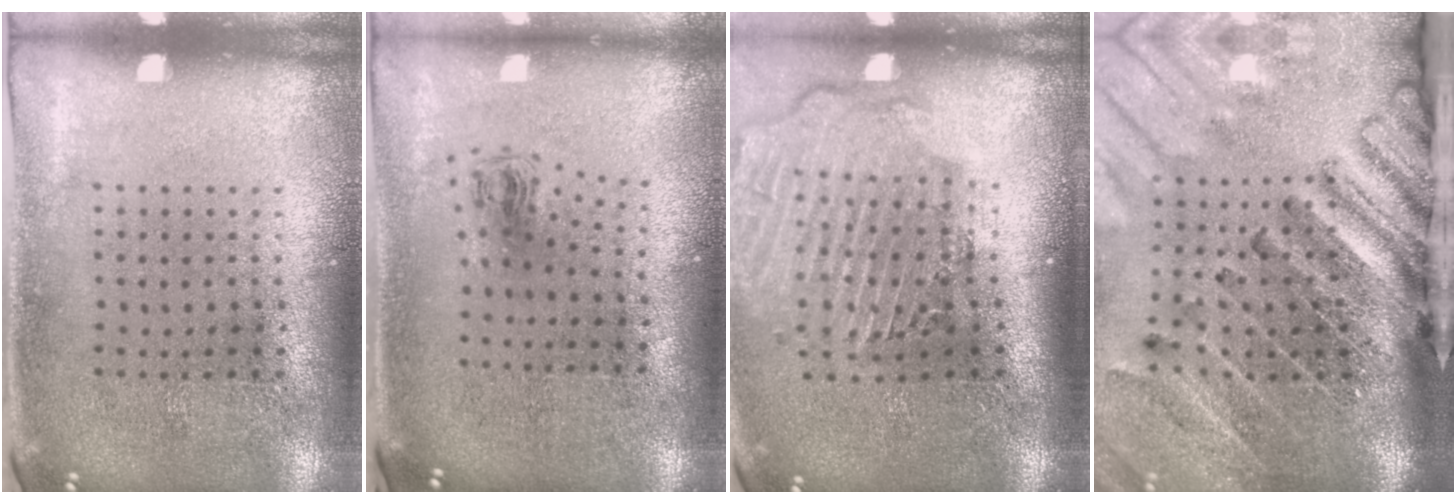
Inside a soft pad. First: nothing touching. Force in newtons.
{"total": 0.8, "press": 0.4, "slide": 0.7}
{"total": 2.9, "press": 2.4, "slide": 1.7}
{"total": 4.7, "press": 3.3, "slide": 3.3}